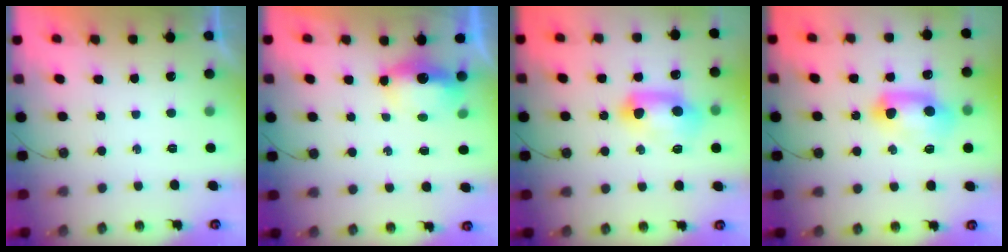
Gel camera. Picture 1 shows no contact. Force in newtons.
{"total": 5.8, "press": 5.7, "slide": 1.2}
{"total": 18.0, "press": 13.2, "slide": 12.2}
{"total": 18.0, "press": 13.2, "slide": 12.2}